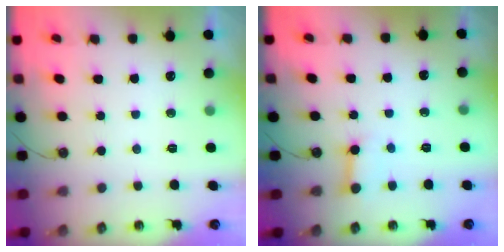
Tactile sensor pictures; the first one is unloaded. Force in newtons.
{"total": 4.8, "press": 4.8, "slide": 0.6}